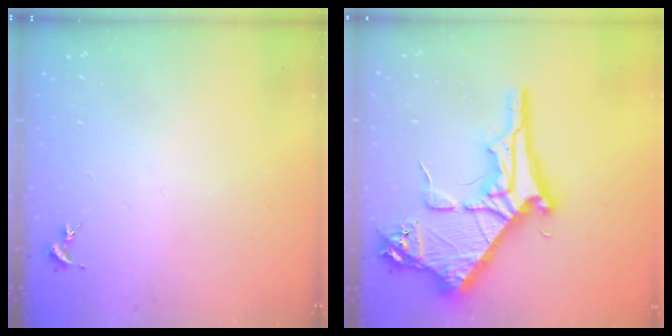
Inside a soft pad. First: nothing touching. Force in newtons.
{"total": 10.9, "press": 10.9, "slide": 1.1}